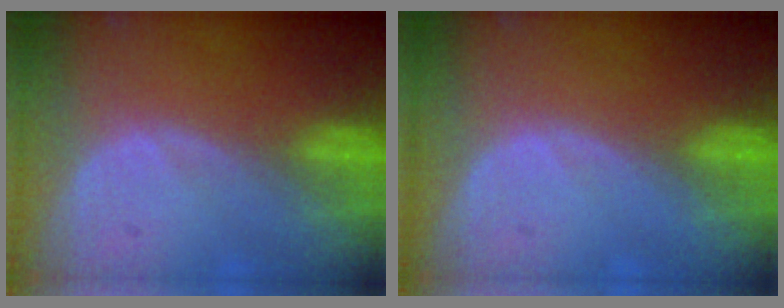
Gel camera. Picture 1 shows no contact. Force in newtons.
{"total": 0.0}